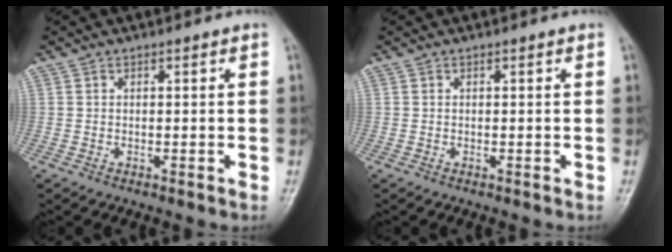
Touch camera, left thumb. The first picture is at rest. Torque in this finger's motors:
{"motor_torque": [0.01, 0.01, -0.01, -0.03, 0.00]}